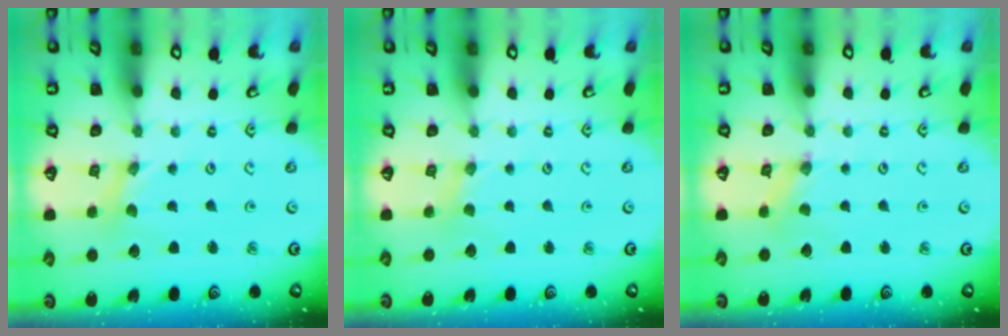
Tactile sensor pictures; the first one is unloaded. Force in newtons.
{"total": 0.7, "press": 0.7, "slide": 0.1}
{"total": 0.0}